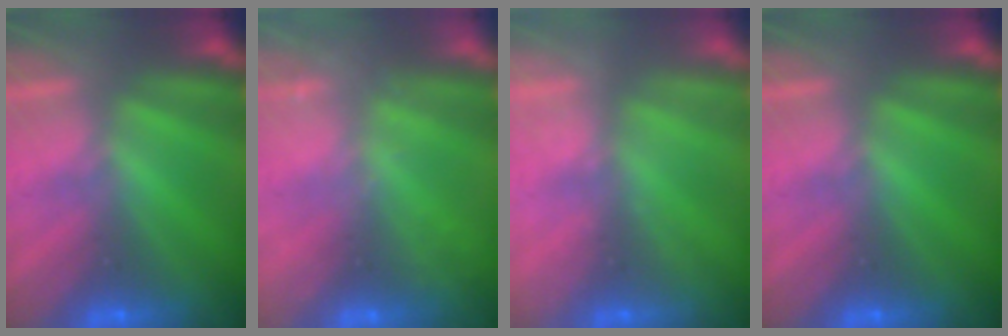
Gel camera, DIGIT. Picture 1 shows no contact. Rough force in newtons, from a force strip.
{"total": 2.3}
{"total": 2.2}
{"total": 0.0}